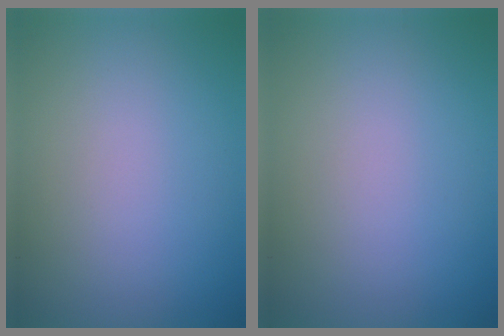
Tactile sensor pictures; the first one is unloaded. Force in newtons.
{"total": 0.0}